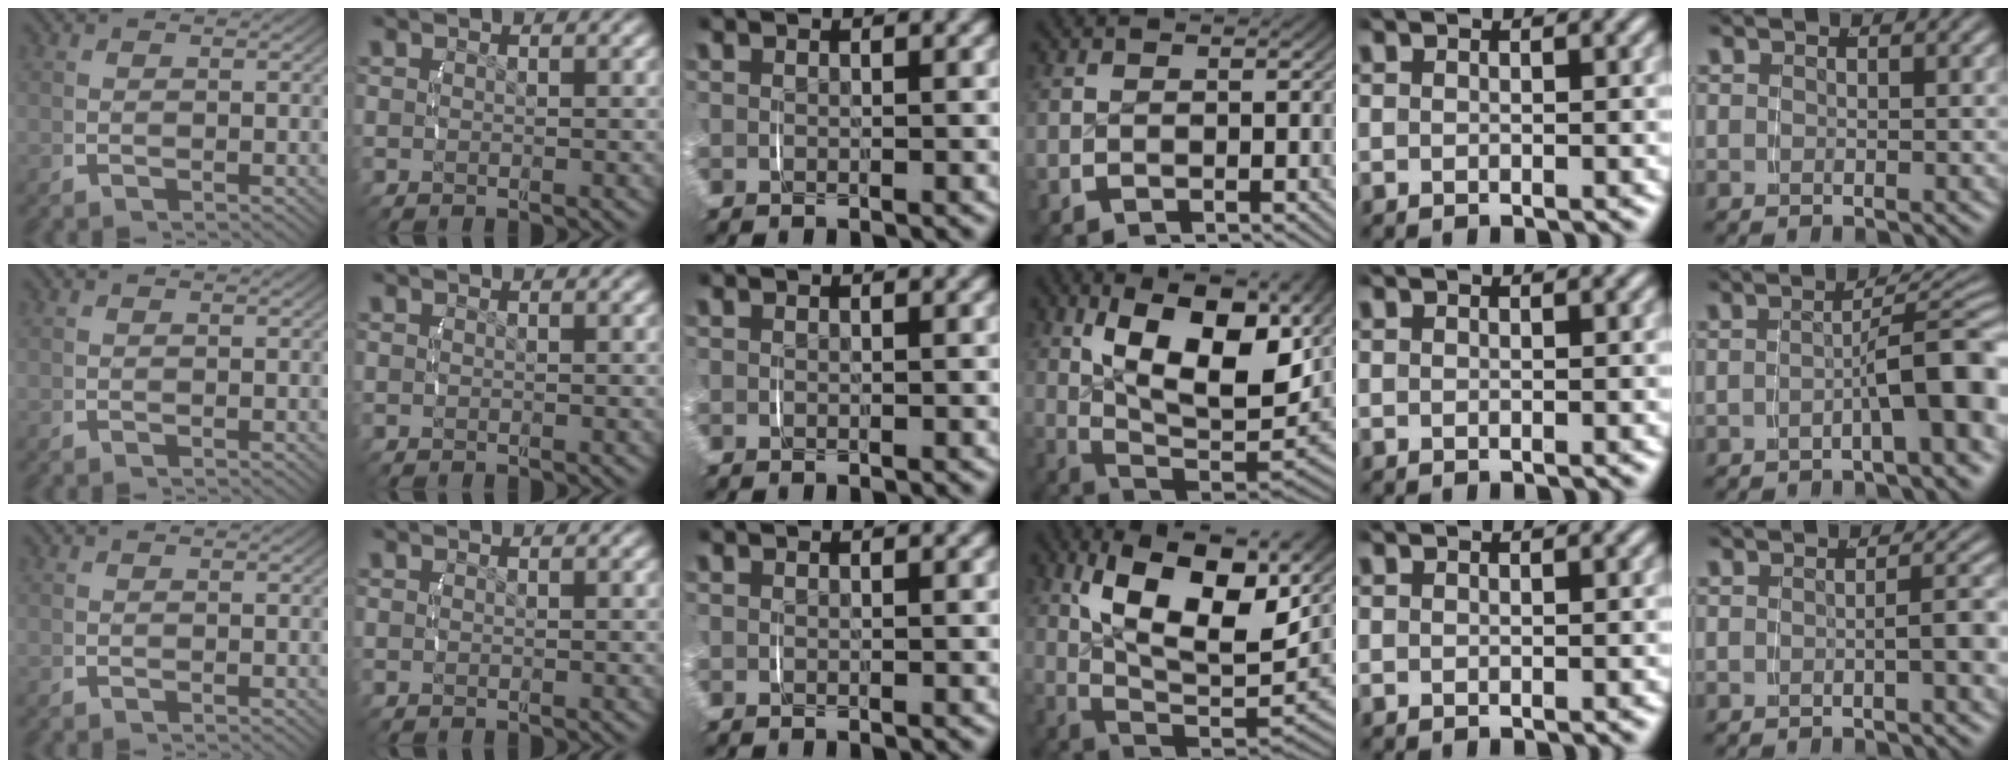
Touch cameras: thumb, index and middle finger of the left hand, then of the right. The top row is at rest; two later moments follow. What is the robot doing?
{"motion": "lift_and_place", "object": "phone"}